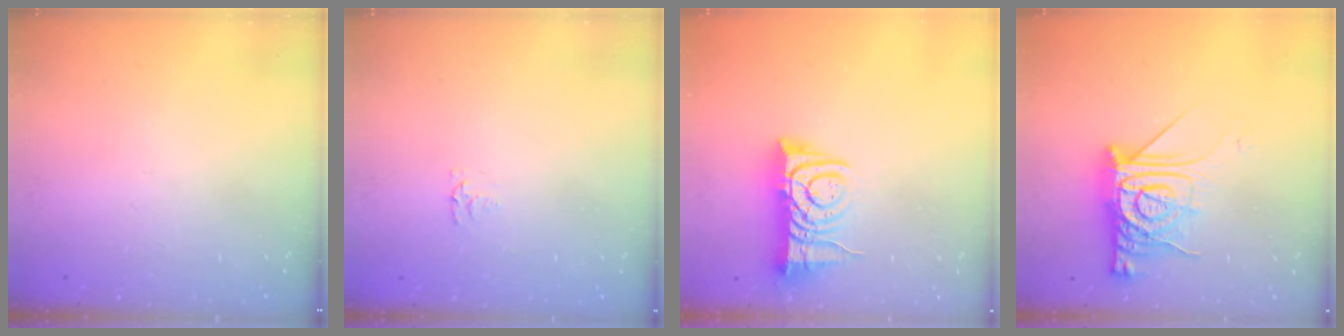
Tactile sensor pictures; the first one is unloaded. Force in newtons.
{"total": 2.6, "press": 2.6, "slide": 0.4}
{"total": 10.2, "press": 10.1, "slide": 1.2}
{"total": 15.8, "press": 15.7, "slide": 1.6}